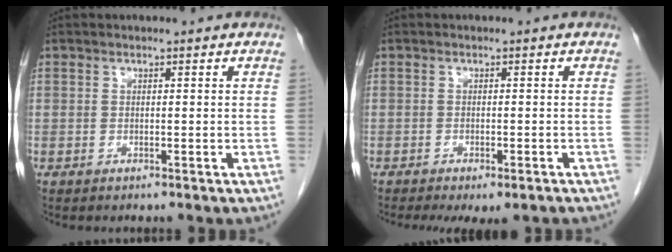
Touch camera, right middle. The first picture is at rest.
{"total": 6.2, "force": [-4.8, 1.9, 3.5], "torque": [-0.038, -0.008, -0.062]}